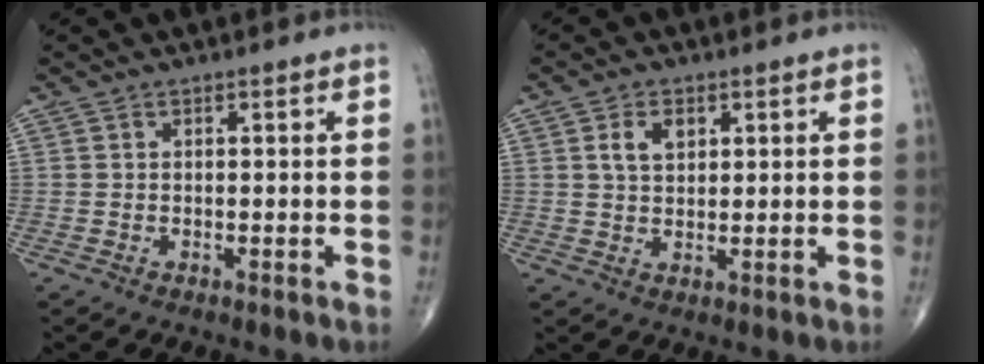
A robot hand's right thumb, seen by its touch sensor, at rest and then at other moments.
{"total": 4.4, "force": [1.6, 2.8, 2.9], "torque": [-0.045, -0.003, 0.031]}